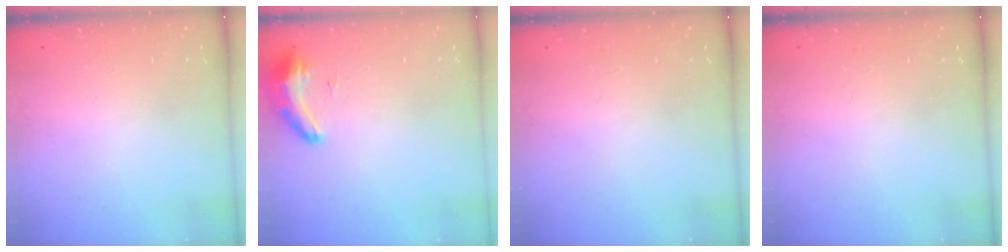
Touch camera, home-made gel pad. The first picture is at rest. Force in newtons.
{"total": 9.0, "press": 8.7, "slide": 2.3}
{"total": 0.9, "press": 0.0, "slide": 0.9}
{"total": 0.9, "press": 0.0, "slide": 0.9}